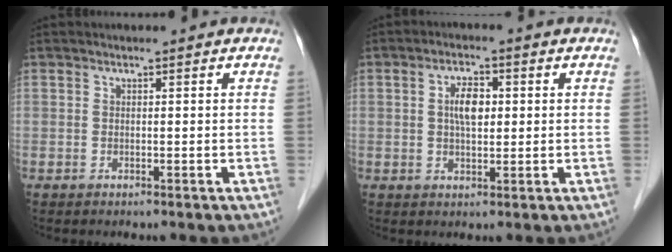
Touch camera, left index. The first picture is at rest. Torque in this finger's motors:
{"motor_torque": [0.92, -0.07, 0.21, 0.06]}